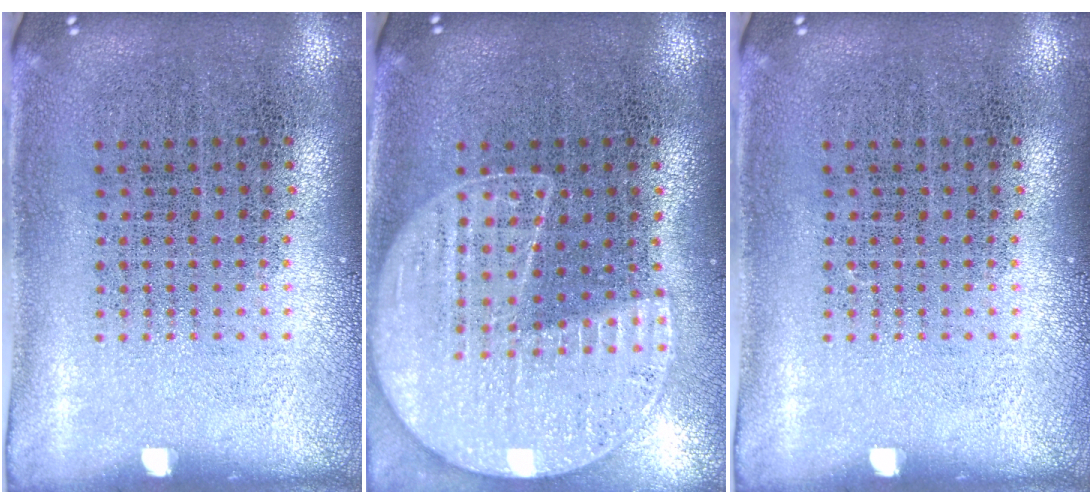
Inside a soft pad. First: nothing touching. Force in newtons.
{"total": 1.3, "press": 1.2, "slide": 0.3}
{"total": 0.0}